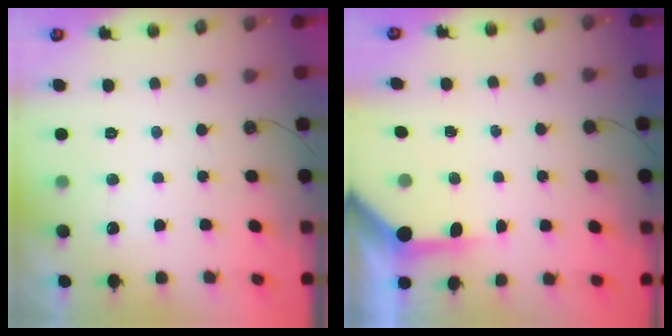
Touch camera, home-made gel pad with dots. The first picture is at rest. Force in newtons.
{"total": 5.3, "press": 5.3, "slide": 0.5}